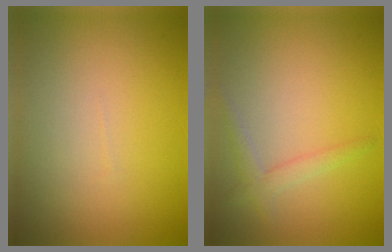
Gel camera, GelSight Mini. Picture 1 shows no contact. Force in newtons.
{"total": 1.8, "press": 1.8, "slide": 0.2}